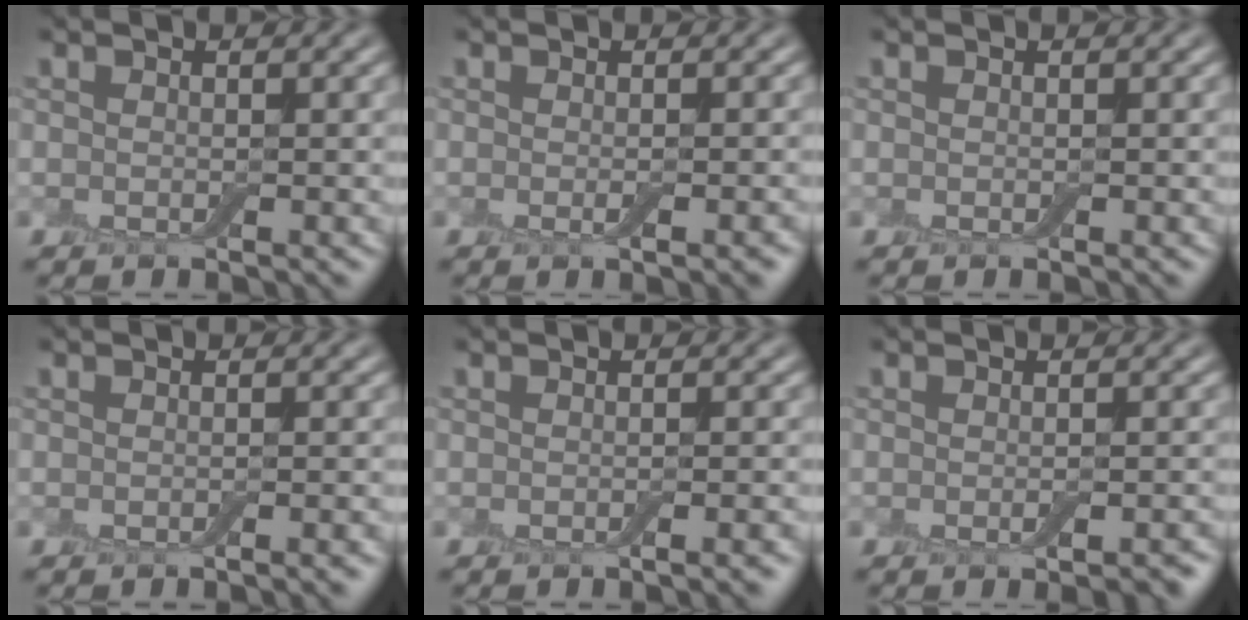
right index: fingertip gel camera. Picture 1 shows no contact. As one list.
[{"total": 2.0, "force": [-0.5, 0.5, 1.8], "torque": [-0.020, -0.001, -0.008]}, {"total": 0.0}, {"total": 1.6, "force": [-0.8, 0.3, 1.3], "torque": [-0.008, 0.002, -0.012]}, {"total": 2.2, "force": [-1.0, 0.5, 1.8], "torque": [-0.013, 0.004, -0.015]}, {"total": 2.3, "force": [-0.9, 0.7, 2.0], "torque": [-0.024, -0.003, -0.012]}]